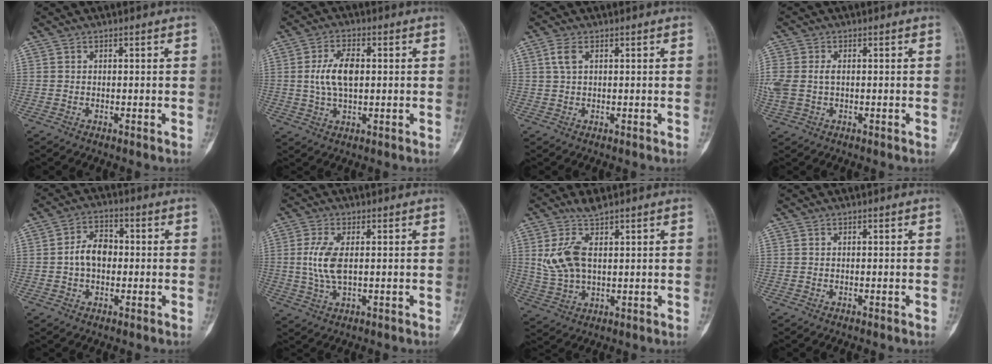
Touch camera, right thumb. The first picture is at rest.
{"total": 7.6, "force": [0.7, 3.9, 6.5], "torque": [-0.129, 0.005, 0.011]}
{"total": 2.6, "force": [1.0, 1.3, 2.0], "torque": [-0.052, 0.011, 0.023]}
{"total": 6.6, "force": [-0.1, 4.4, 4.9], "torque": [-0.139, 0.011, 0.003]}
{"total": 6.8, "force": [-0.3, 4.8, 4.9], "torque": [-0.072, 0.020, -0.013]}
{"total": 6.7, "force": [0.5, 2.9, 6.0], "torque": [-0.142, -0.003, 0.010]}
{"total": 8.9, "force": [3.1, 4.3, 7.2], "torque": [-0.160, -0.005, 0.070]}
{"total": 0.0}